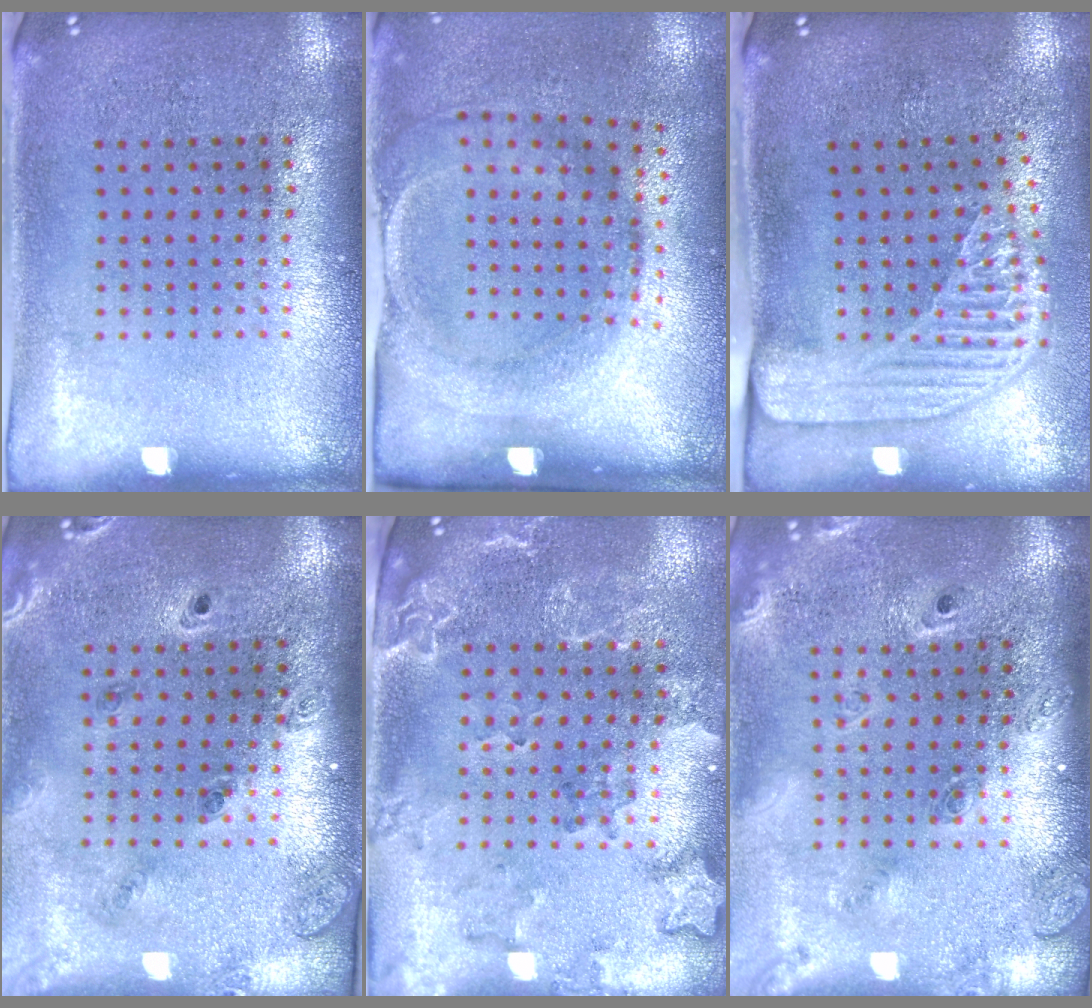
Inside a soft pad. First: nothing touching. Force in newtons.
{"total": 1.9, "press": 1.2, "slide": 1.5}
{"total": 2.3, "press": 1.7, "slide": 1.5}
{"total": 1.3, "press": 1.3, "slide": 0.2}
{"total": 2.0, "press": 1.9, "slide": 0.7}
{"total": 2.4, "press": 1.7, "slide": 1.7}